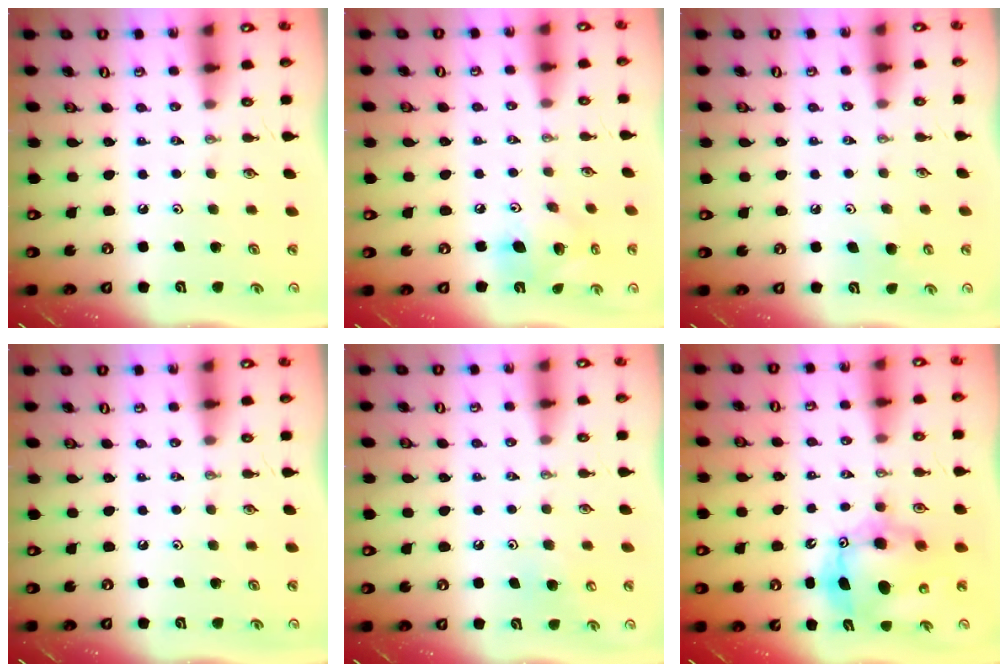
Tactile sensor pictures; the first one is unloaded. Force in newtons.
{"total": 12.4, "press": 12.2, "slide": 2.2}
{"total": 5.8, "press": 5.8, "slide": 0.6}
{"total": 0.0}
{"total": 5.5, "press": 5.5, "slide": 0.4}
{"total": 11.2, "press": 10.9, "slide": 2.7}